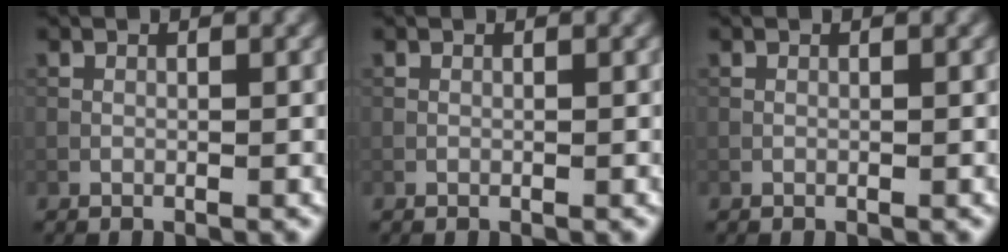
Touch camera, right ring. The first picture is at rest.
{"total": 0.0}
{"total": 0.0}